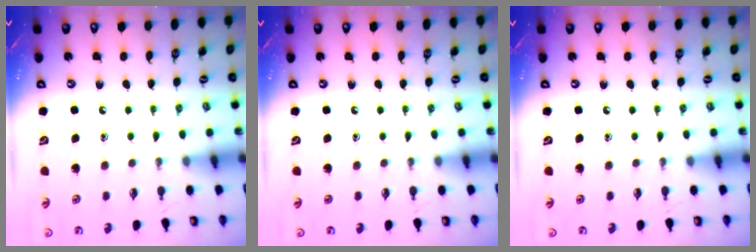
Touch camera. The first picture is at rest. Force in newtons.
{"total": 0.0}
{"total": 0.0}